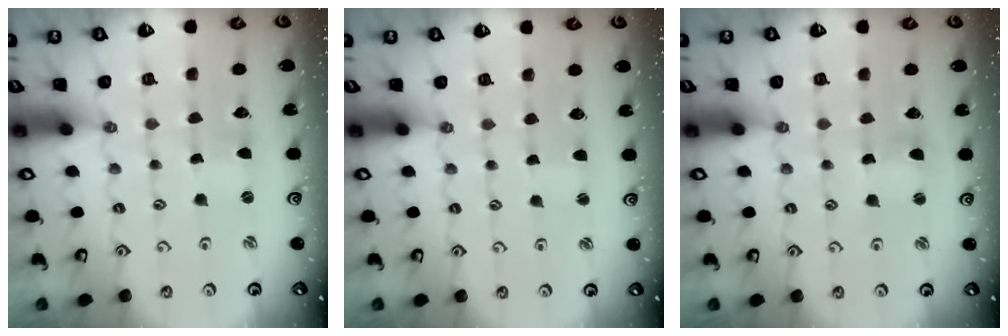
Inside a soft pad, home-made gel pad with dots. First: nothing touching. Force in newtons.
{"total": 1.9, "press": 1.8, "slide": 0.4}
{"total": 1.7, "press": 1.7, "slide": 0.3}